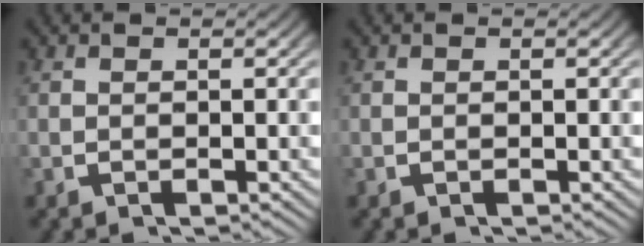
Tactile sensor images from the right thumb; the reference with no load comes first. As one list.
[{"total": 0.0}]